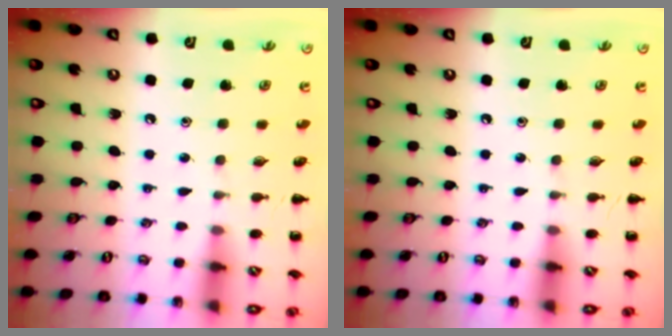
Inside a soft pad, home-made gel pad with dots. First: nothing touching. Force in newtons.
{"total": 0.0}